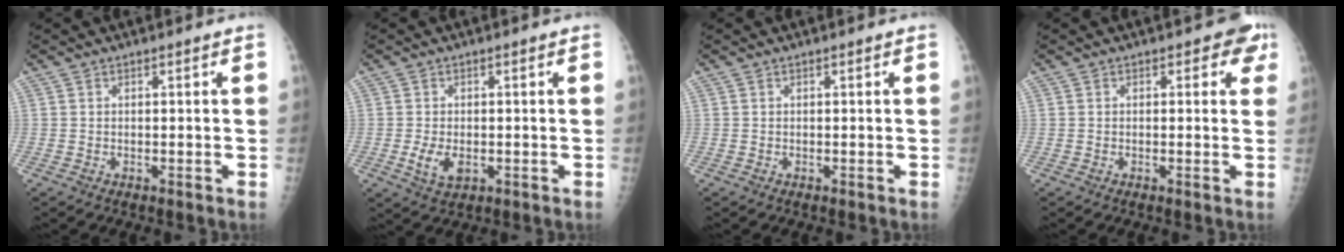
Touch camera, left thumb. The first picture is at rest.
{"total": 4.2, "force": [-0.8, 2.5, 3.2], "torque": [-0.063, -0.008, -0.009]}
{"total": 0.0}
{"total": 3.4, "force": [1.6, 2.1, 2.1], "torque": [0.011, 0.000, 0.008]}